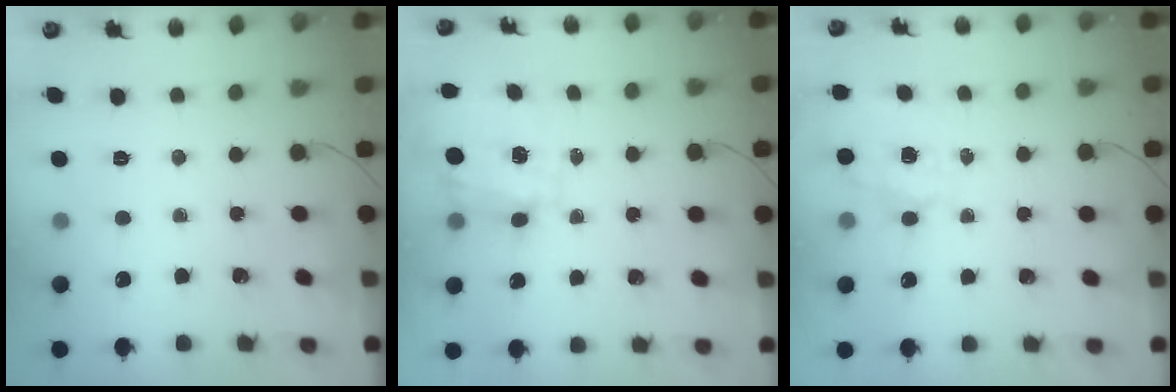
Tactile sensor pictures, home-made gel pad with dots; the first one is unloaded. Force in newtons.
{"total": 3.4, "press": 3.2, "slide": 1.0}
{"total": 6.2, "press": 6.1, "slide": 0.9}